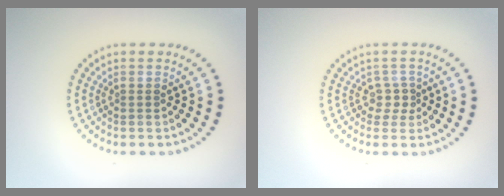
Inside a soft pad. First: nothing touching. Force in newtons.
{"total": 1.6, "press": 1.1, "slide": 1.1}